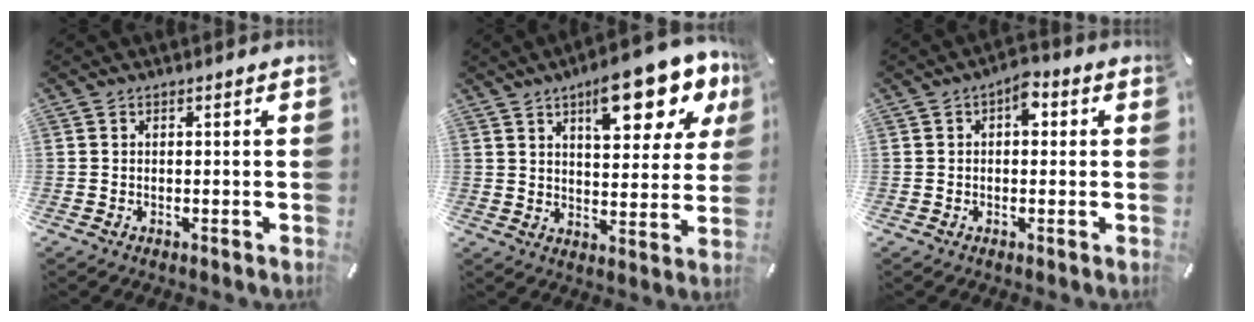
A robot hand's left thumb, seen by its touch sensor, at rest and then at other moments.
{"total": 16.5, "force": [9.7, 6.8, 11.6], "torque": [-0.145, -0.054, 0.155]}
{"total": 4.2, "force": [0.7, 2.5, 3.4], "torque": [-0.045, 0.005, 0.005]}